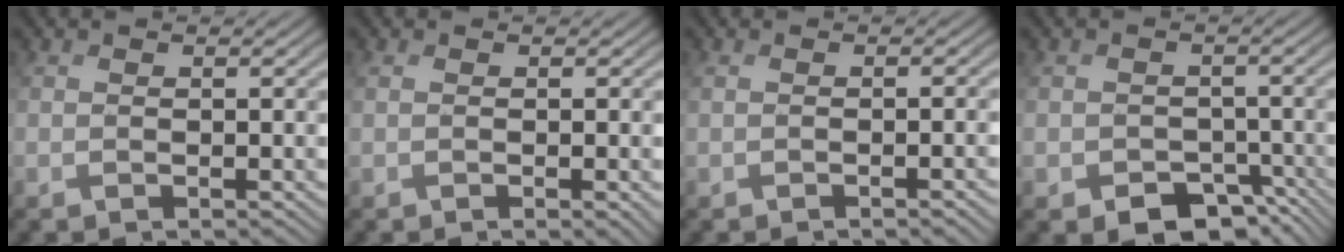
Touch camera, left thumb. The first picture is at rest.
{"total": 1.3, "force": [-0.2, 0.1, 1.3], "torque": [-0.016, 0.005, -0.001]}
{"total": 1.8, "force": [-0.7, 0.1, 1.7], "torque": [-0.011, 0.012, -0.014]}
{"total": 5.5, "force": [-3.5, 4.0, 1.5], "torque": [-0.014, -0.009, -0.045]}